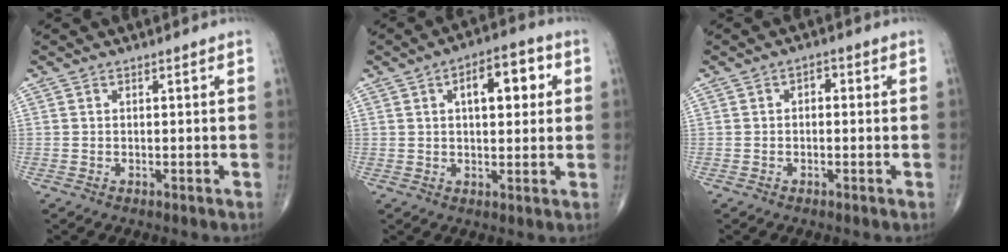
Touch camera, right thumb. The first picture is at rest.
{"total": 9.8, "force": [2.8, 4.7, 8.2], "torque": [-0.091, 0.013, 0.035]}
{"total": 2.0, "force": [0.2, 1.3, 1.5], "torque": [-0.011, 0.008, -0.005]}